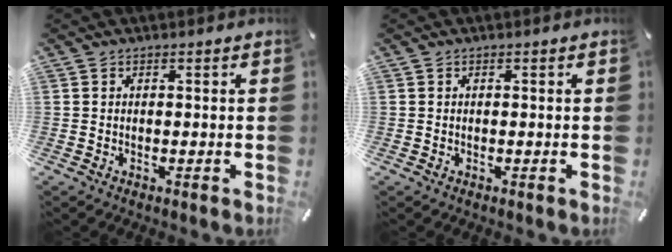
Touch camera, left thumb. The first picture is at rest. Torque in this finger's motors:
{"motor_torque": [-0.05, -0.03, -0.04, 0.00, 0.00]}